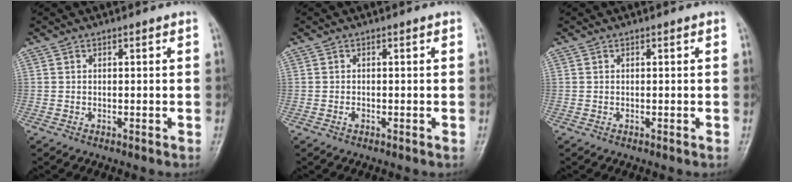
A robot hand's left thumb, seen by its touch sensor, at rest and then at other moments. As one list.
[{"total": 0.8, "force": [-0.3, 0.5, 0.5], "torque": [-0.009, 0.004, -0.005]}, {"total": 0.0}]